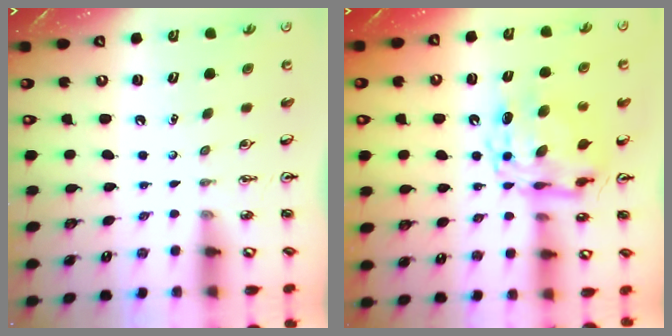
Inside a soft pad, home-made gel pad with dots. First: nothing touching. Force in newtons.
{"total": 13.3, "press": 13.3, "slide": 1.0}